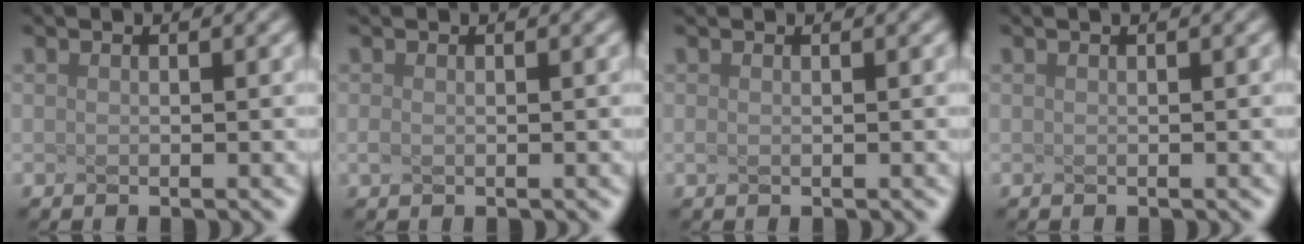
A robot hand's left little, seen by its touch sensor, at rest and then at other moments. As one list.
[{"total": 0.0}, {"total": 0.0}, {"total": 0.6, "force": [0.3, 0.3, 0.4], "torque": [-0.004, 0.010, 0.003]}]